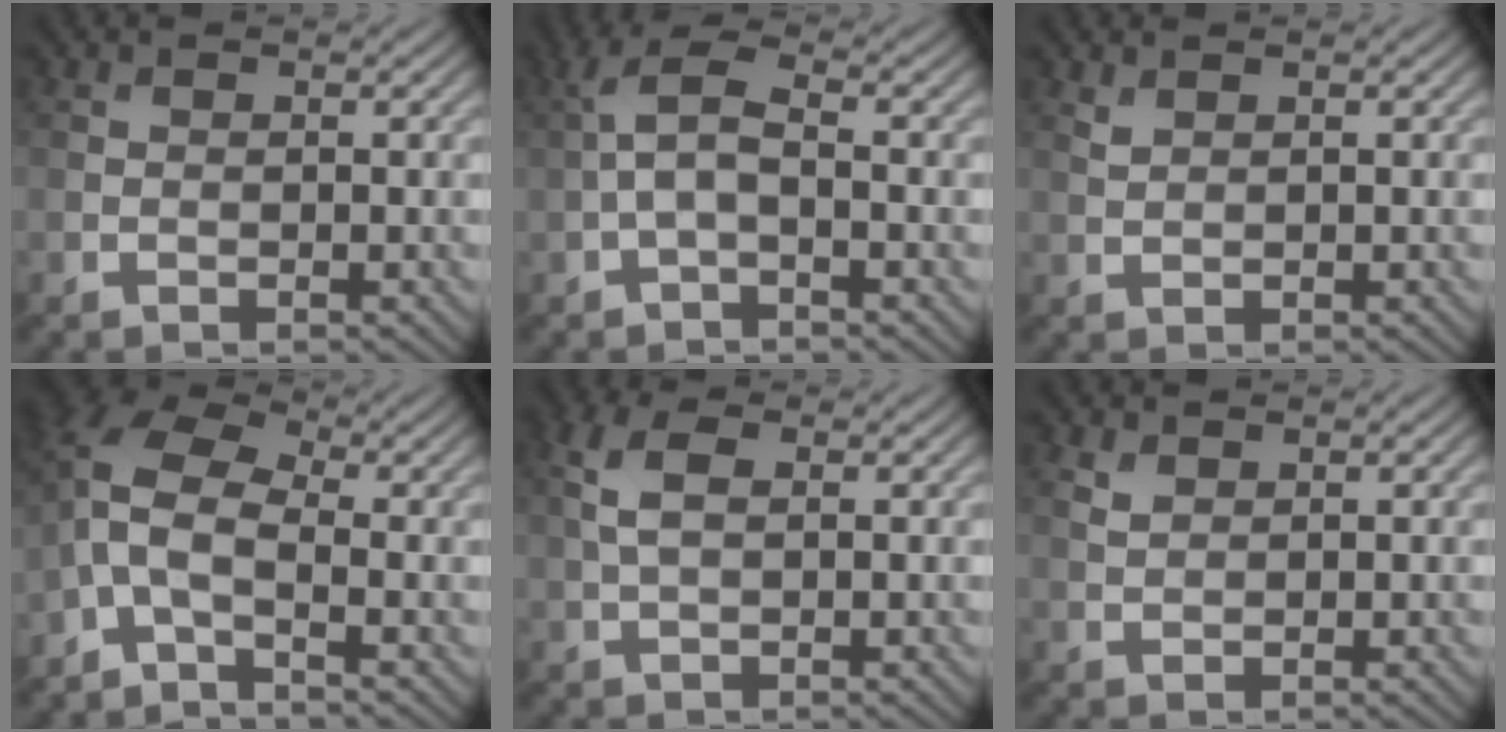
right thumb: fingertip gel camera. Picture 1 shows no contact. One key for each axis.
{"total": 4.3, "fx": -0.5, "fy": 1.7, "fz": 3.9, "tx": -0.092, "ty": 0.013, "tz": -0.018}
{"total": 1.0, "fx": 0.9, "fy": 0.3, "fz": 0.4, "tx": -0.018, "ty": -0.001, "tz": 0.021}
{"total": 6.9, "fx": -1.7, "fy": 3.0, "fz": 5.9, "tx": -0.138, "ty": 0.015, "tz": -0.057}
{"total": 4.3, "fx": 1.0, "fy": 2.3, "fz": 3.5, "tx": -0.096, "ty": 0.008, "tz": 0.018}
{"total": 1.7, "fx": 1.1, "fy": 1.0, "fz": 0.8, "tx": -0.024, "ty": -0.001, "tz": 0.026}